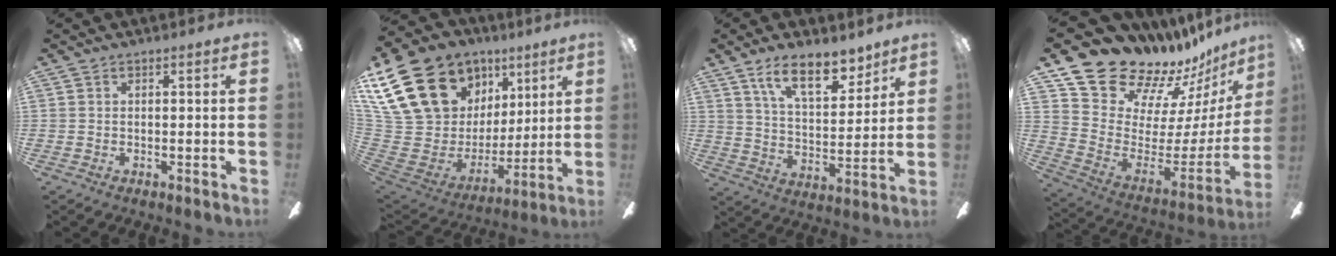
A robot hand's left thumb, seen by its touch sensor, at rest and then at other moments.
{"total": 25.2, "force": [14.0, 16.5, 12.9], "torque": [-0.275, -0.076, 0.290]}
{"total": 14.5, "force": [10.3, 5.8, 8.3], "torque": [-0.129, -0.053, 0.180]}
{"total": 19.4, "force": [16.9, 8.5, 4.3], "torque": [-0.080, -0.148, 0.322]}